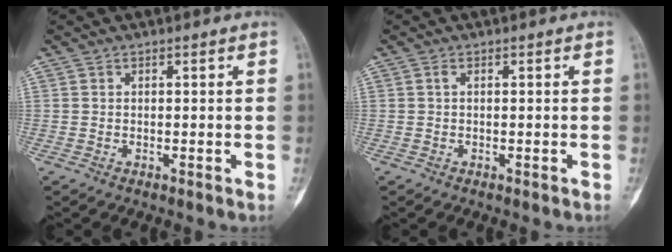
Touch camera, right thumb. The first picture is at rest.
{"total": 0.7, "force": [-0.1, 0.2, 0.7], "torque": [-0.011, 0.001, -0.003]}